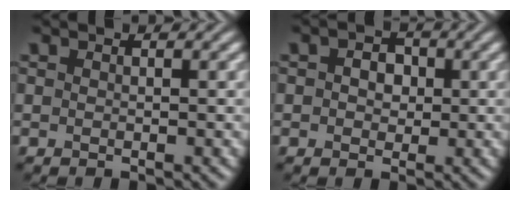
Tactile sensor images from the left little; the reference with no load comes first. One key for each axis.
{"total": 2.7, "fx": 0.4, "fy": 2.1, "fz": 1.6, "tx": -0.019, "ty": 0.008, "tz": -0.008}